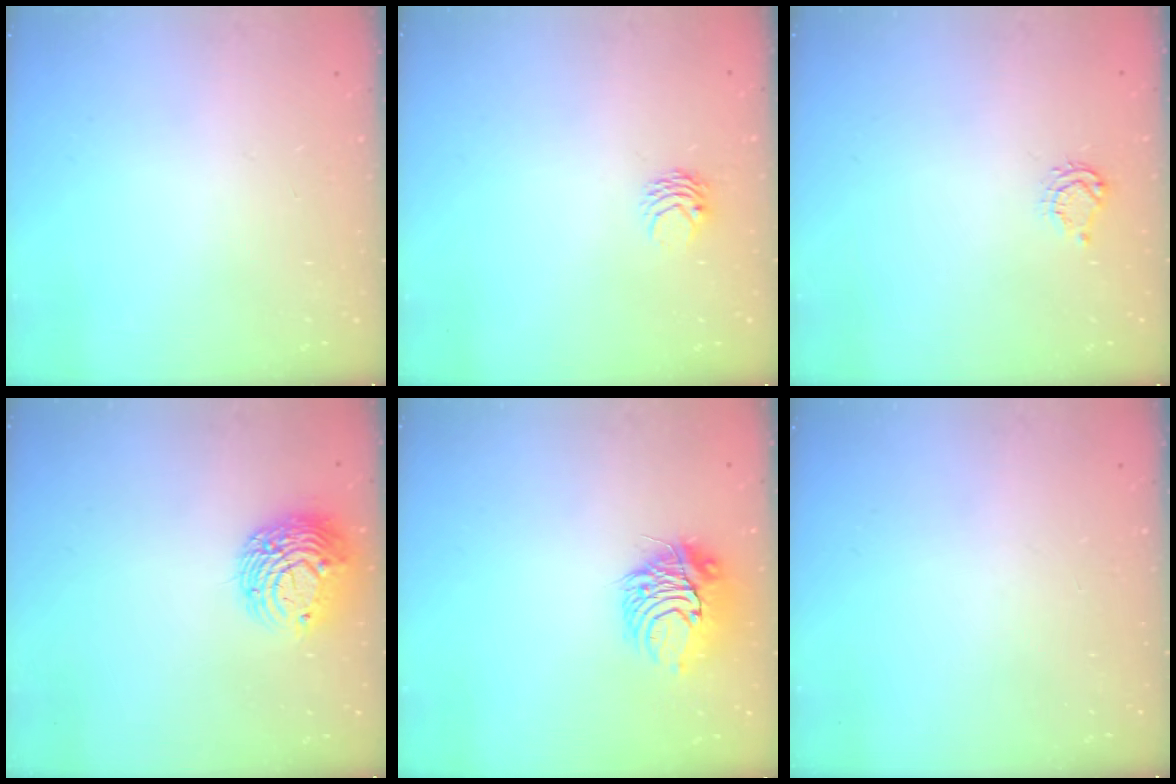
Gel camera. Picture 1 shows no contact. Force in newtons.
{"total": 3.2, "press": 3.2, "slide": 0.3}
{"total": 4.6, "press": 4.5, "slide": 0.6}
{"total": 11.0, "press": 10.9, "slide": 1.0}
{"total": 10.0, "press": 9.9, "slide": 0.9}
{"total": 0.0}